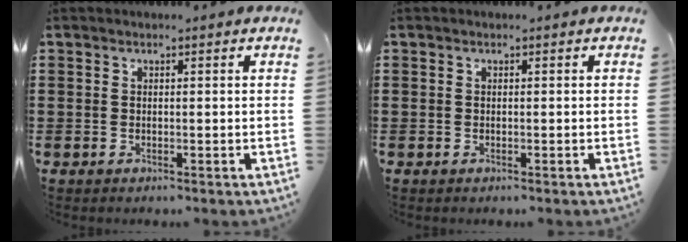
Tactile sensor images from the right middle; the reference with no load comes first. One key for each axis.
{"total": 0.0}